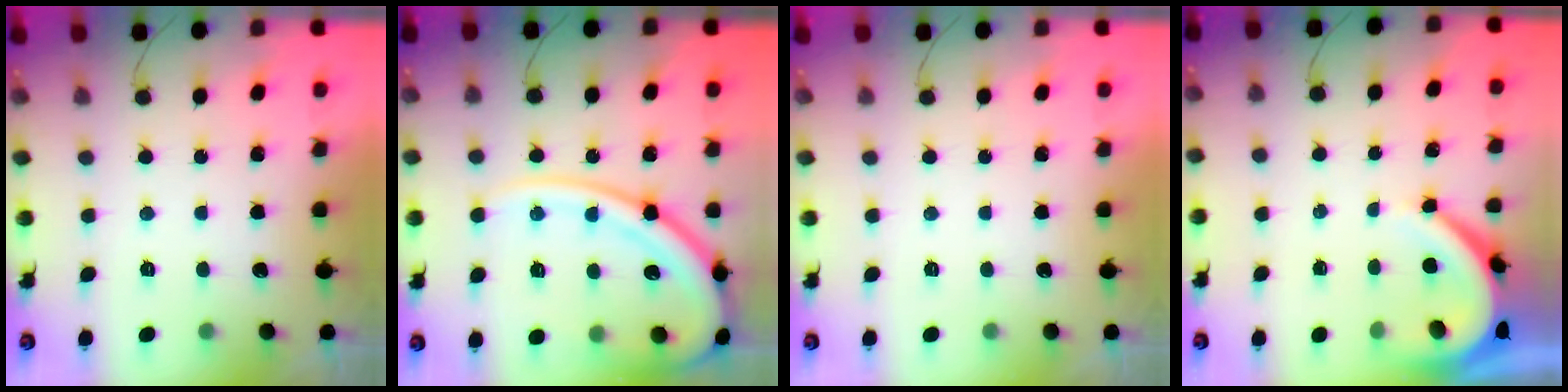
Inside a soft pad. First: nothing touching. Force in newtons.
{"total": 18.7, "press": 18.5, "slide": 2.2}
{"total": 0.0}
{"total": 6.3, "press": 6.2, "slide": 0.6}